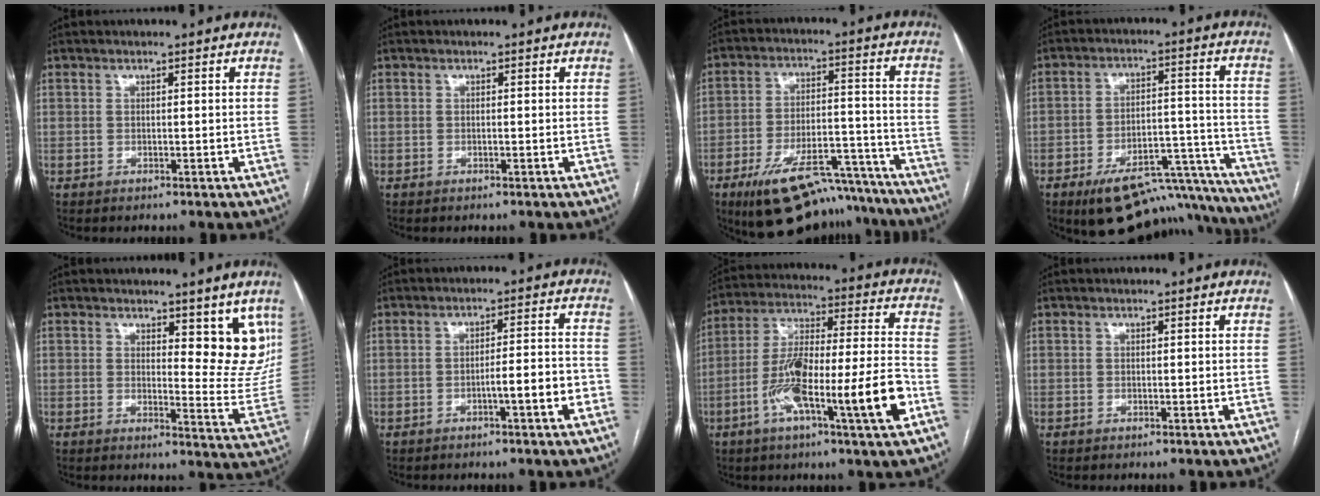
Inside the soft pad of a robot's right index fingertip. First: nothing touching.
{"total": 0.0}
{"total": 18.3, "force": [-14.7, 6.4, 9.0], "torque": [-0.116, 0.032, -0.223]}
{"total": 20.2, "force": [-17.5, 6.0, 7.9], "torque": [-0.054, 0.042, -0.241]}
{"total": 9.5, "force": [6.0, 3.4, 6.5], "torque": [-0.057, -0.027, 0.071]}
{"total": 5.8, "force": [-2.5, 0.3, 5.3], "torque": [-0.074, 0.012, -0.035]}
{"total": 18.3, "force": [-6.9, 1.2, 17.0], "torque": [-0.281, 0.005, -0.114]}
{"total": 0.0}